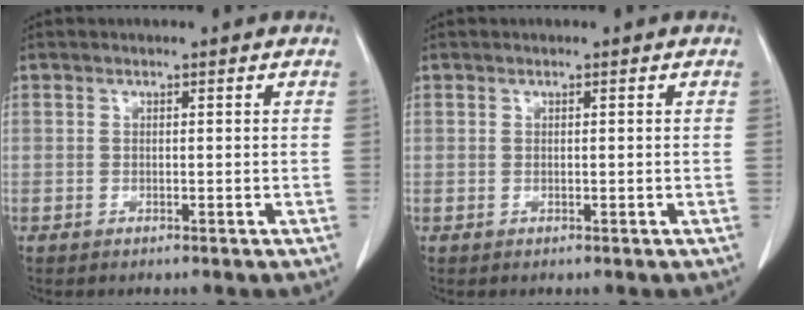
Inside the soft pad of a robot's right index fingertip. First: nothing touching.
{"total": 0.0}